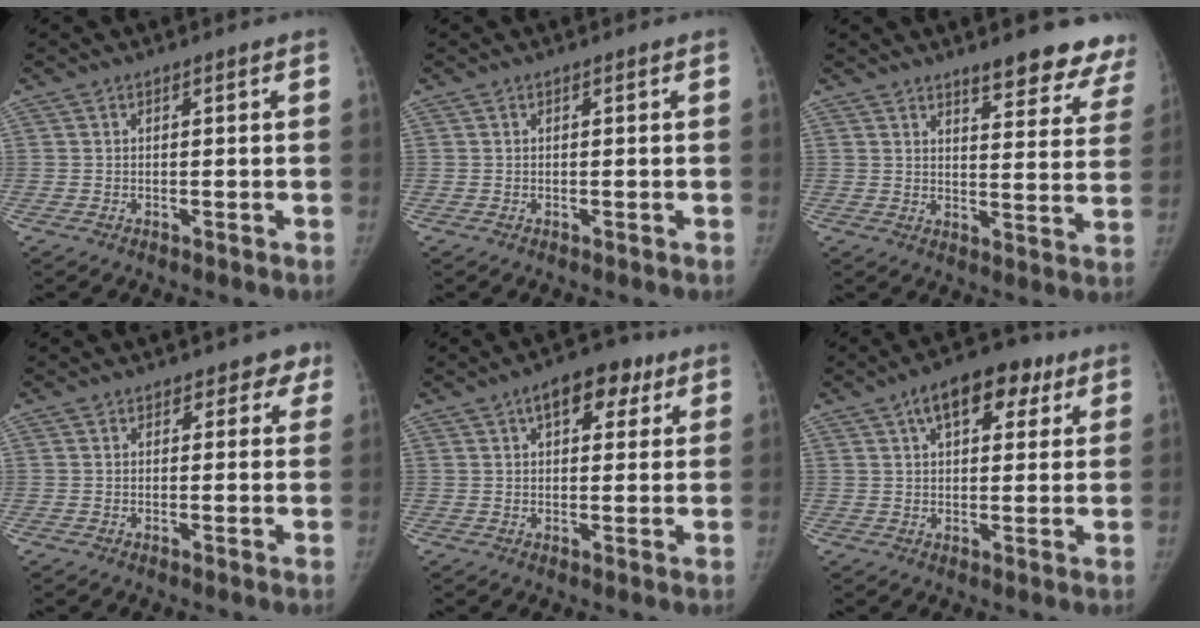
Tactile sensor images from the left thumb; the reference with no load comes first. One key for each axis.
{"total": 0.0}
{"total": 14.3, "fx": 11.4, "fy": 4.2, "fz": 7.5, "tx": -0.040, "ty": -0.069, "tz": 0.128}
{"total": 3.2, "fx": 2.0, "fy": 2.3, "fz": 0.7, "tx": 0.034, "ty": -0.007, "tz": 0.014}
{"total": 8.7, "fx": 4.1, "fy": 4.9, "fz": 5.9, "tx": -0.051, "ty": 0.002, "tz": 0.052}
{"total": 11.3, "fx": 5.4, "fy": 6.1, "fz": 7.8, "tx": -0.081, "ty": 0.004, "tz": 0.076}